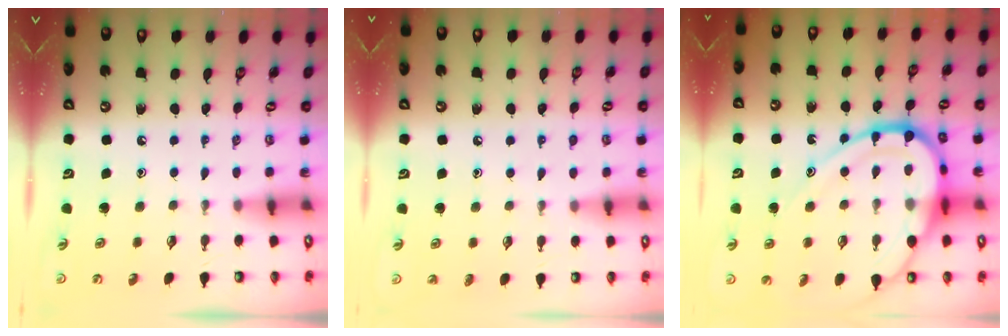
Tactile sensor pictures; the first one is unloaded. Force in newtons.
{"total": 5.0, "press": 4.9, "slide": 1.0}
{"total": 20.5, "press": 20.4, "slide": 2.2}